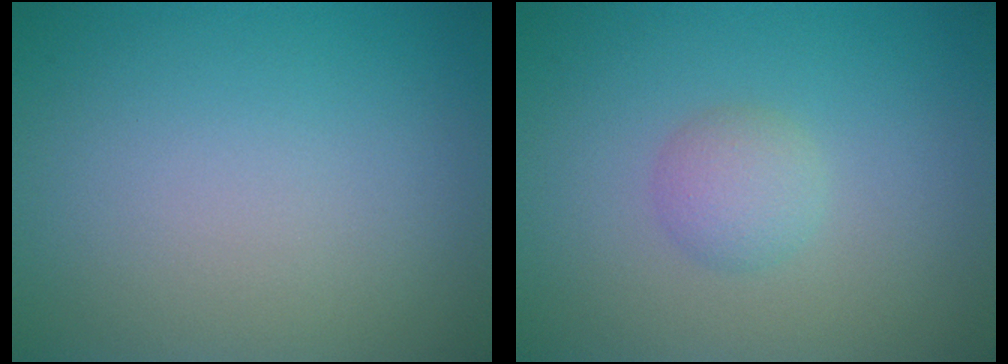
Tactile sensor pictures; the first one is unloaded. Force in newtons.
{"total": 1.9, "press": 1.9, "slide": 0.1}